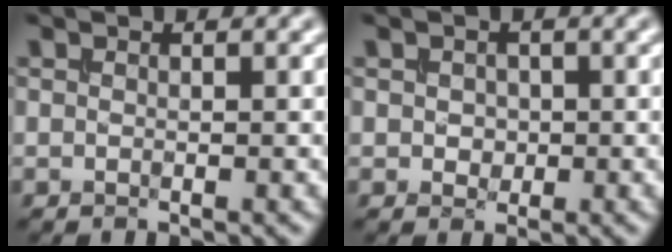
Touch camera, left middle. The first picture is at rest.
{"total": 1.2, "force": [0.0, 1.0, 0.6], "torque": [-0.015, -0.002, -0.002]}